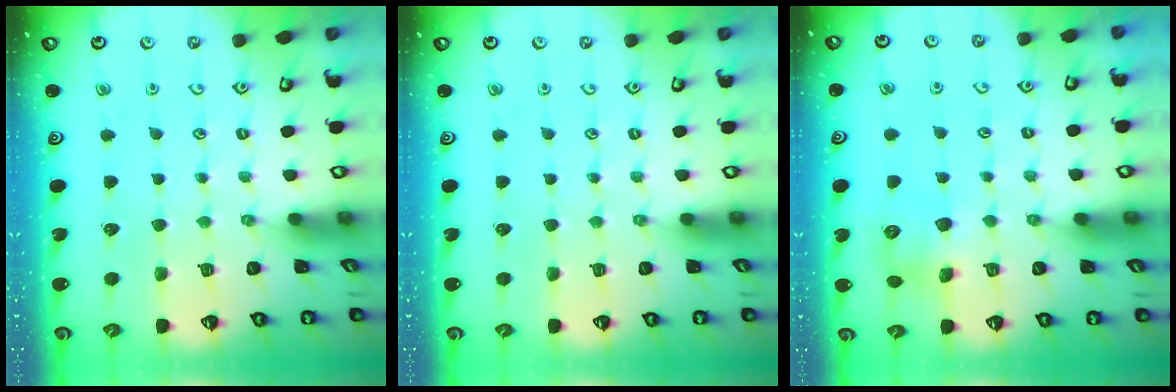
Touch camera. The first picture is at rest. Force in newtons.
{"total": 0.0}
{"total": 7.6, "press": 7.5, "slide": 1.0}